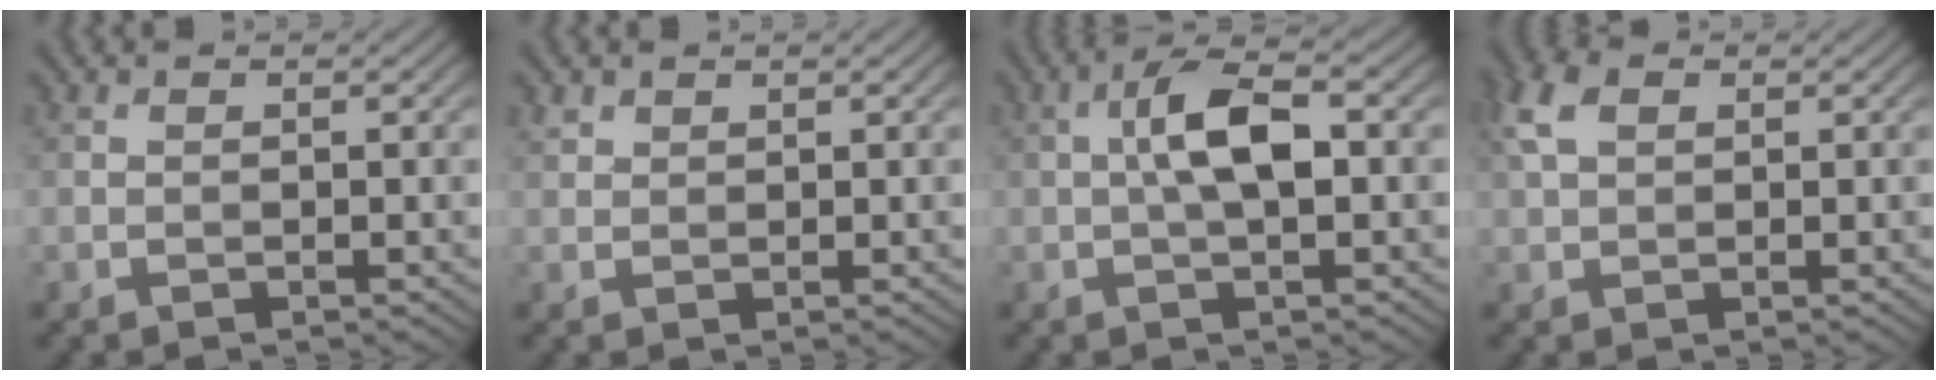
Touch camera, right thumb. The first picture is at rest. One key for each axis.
{"total": 1.0, "fx": 0.8, "fy": 0.6, "fz": 0.1, "tx": -0.003, "ty": 0.001, "tz": 0.018}
{"total": 5.8, "fx": 0.2, "fy": 2.0, "fz": 5.5, "tx": -0.109, "ty": 0.015, "tz": -0.003}
{"total": 3.9, "fx": 1.5, "fy": 2.4, "fz": 2.6, "tx": -0.070, "ty": 0.013, "tz": 0.026}